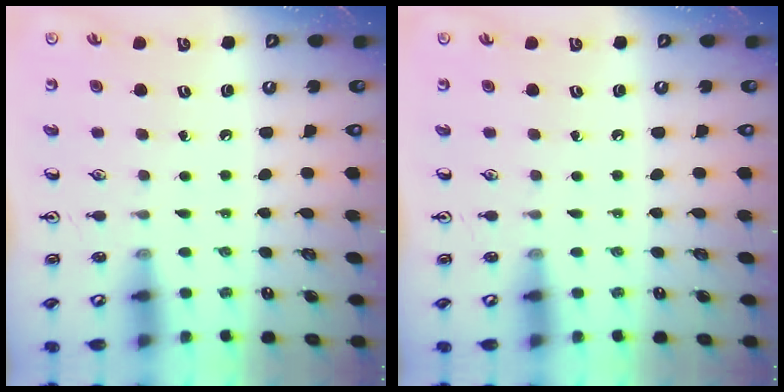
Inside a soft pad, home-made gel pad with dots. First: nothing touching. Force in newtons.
{"total": 0.0}